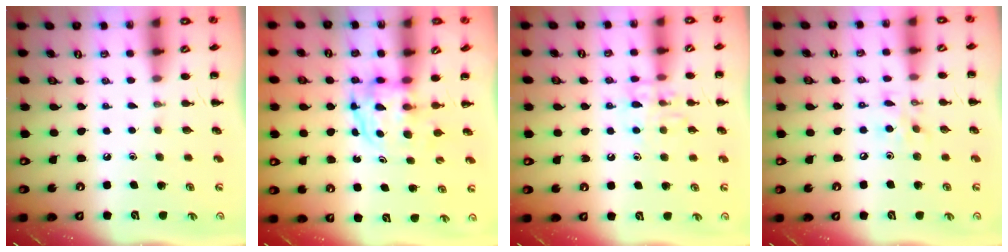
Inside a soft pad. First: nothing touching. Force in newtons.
{"total": 3.7, "press": 3.7, "slide": 0.3}
{"total": 9.9, "press": 9.8, "slide": 0.7}
{"total": 7.4, "press": 7.3, "slide": 0.7}